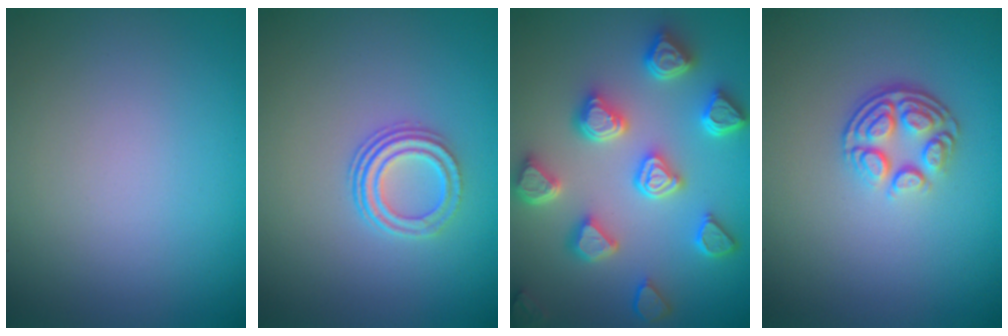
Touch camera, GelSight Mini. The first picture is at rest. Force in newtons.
{"total": 2.9, "press": 2.1, "slide": 2.0}
{"total": 7.0, "press": 6.0, "slide": 3.6}
{"total": 3.9, "press": 2.7, "slide": 2.8}